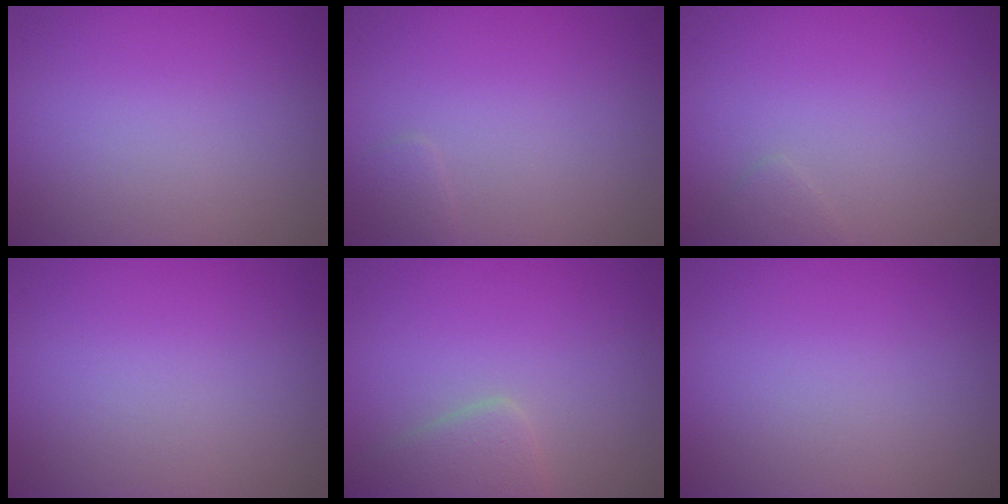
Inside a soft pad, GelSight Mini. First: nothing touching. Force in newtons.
{"total": 0.8, "press": 0.8, "slide": 0.0}
{"total": 0.8, "press": 0.8, "slide": 0.1}
{"total": 0.0}
{"total": 2.7, "press": 2.7, "slide": 0.1}
{"total": 0.0}